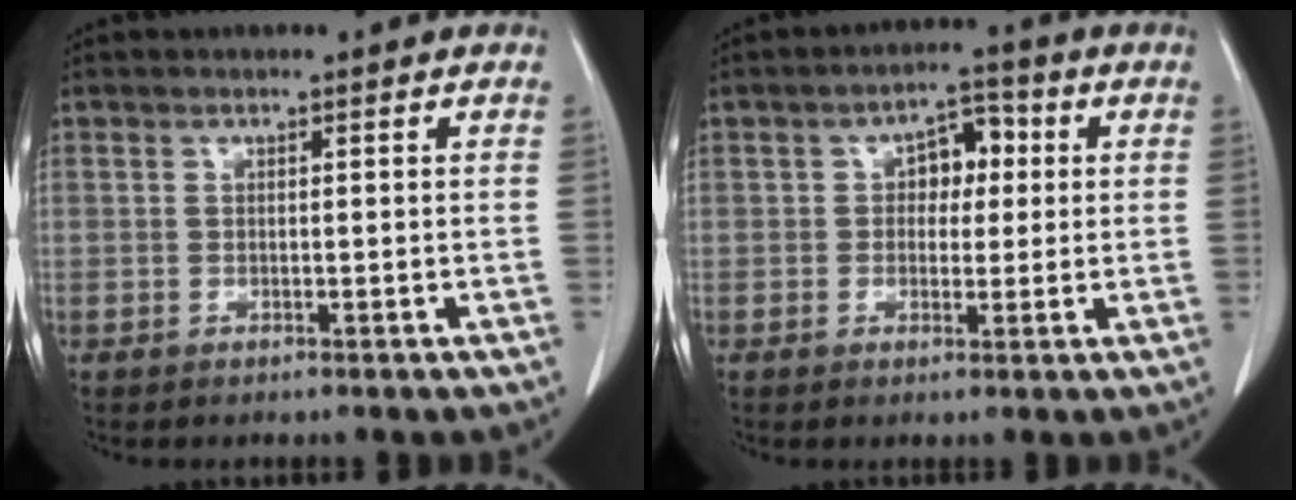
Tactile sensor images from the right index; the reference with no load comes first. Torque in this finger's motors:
{"motor_torque": [0.29, 0.26, 0.10, 0.03]}